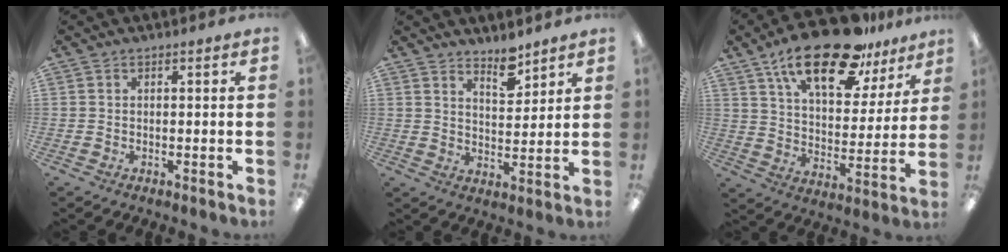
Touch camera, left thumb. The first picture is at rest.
{"total": 6.5, "force": [5.5, 2.4, 2.6], "torque": [-0.017, -0.044, 0.092]}
{"total": 21.7, "force": [14.5, 8.8, 13.5], "torque": [-0.214, -0.079, 0.245]}